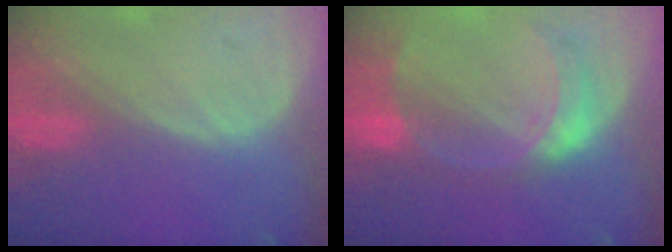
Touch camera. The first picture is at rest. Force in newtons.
{"total": 7.6, "press": 6.6, "slide": 3.8}